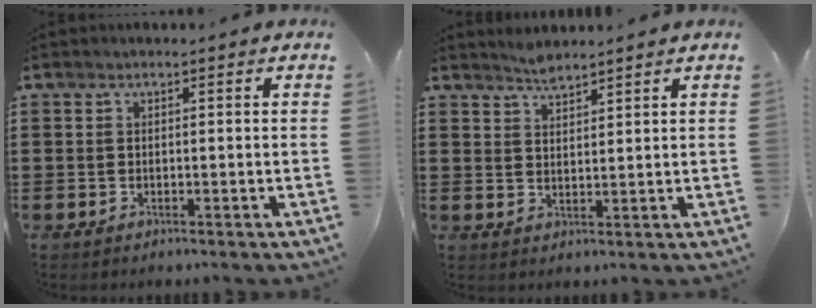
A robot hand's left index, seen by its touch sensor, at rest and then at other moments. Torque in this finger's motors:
{"motor_torque": [-0.28, 0.52, -0.01, -0.01]}